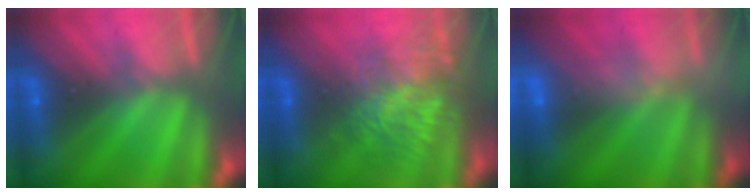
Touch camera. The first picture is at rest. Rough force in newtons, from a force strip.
{"total": 7.9}
{"total": 2.4}